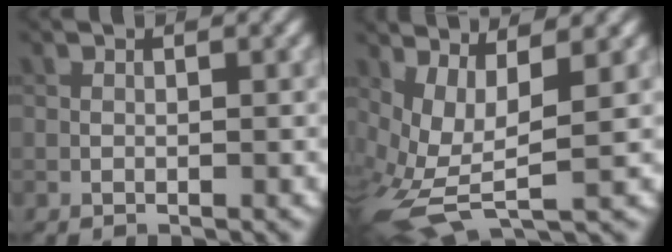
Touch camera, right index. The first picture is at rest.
{"total": 6.8, "force": [0.1, 3.0, 6.0], "torque": [-0.146, -0.018, 0.006]}